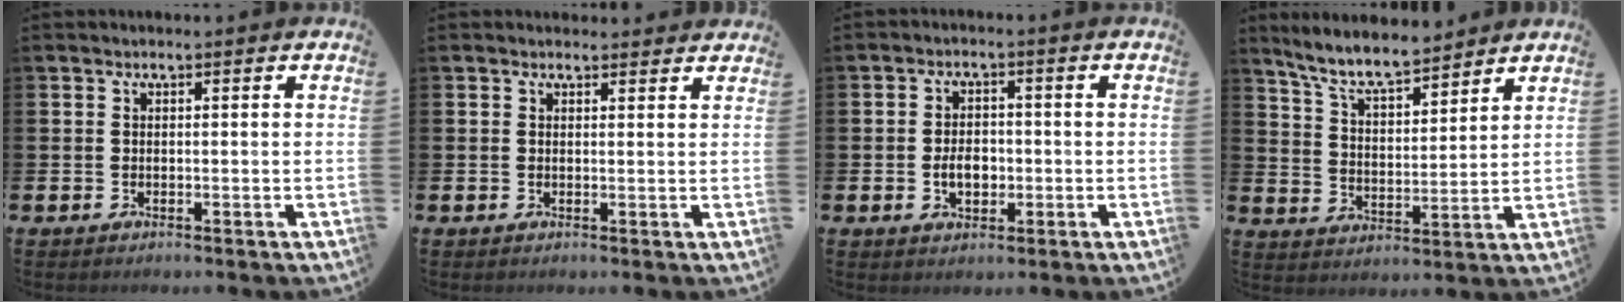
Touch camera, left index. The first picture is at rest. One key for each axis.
{"total": 1.3, "fx": 1.3, "fy": 0.4, "fz": 0.0, "tx": 0.015, "ty": -0.003, "tz": 0.020}
{"total": 3.6, "fx": -0.8, "fy": 2.5, "fz": 2.5, "tx": -0.033, "ty": -0.002, "tz": -0.020}
{"total": 7.8, "fx": 7.1, "fy": 1.3, "fz": 3.0, "tx": -0.087, "ty": -0.035, "tz": 0.126}